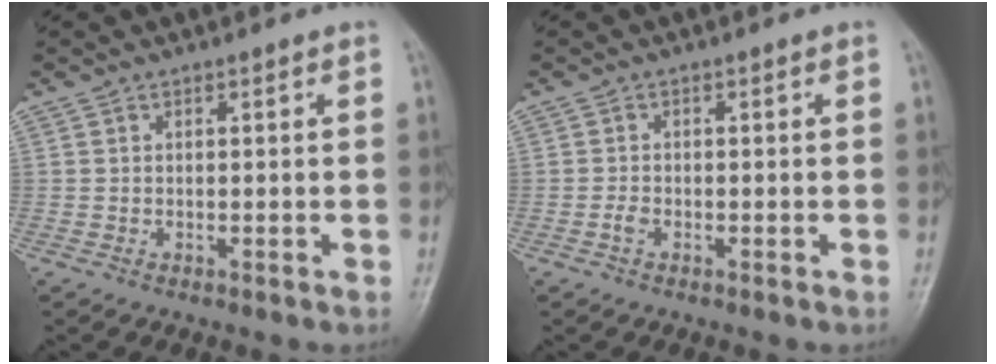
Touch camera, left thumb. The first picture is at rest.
{"total": 1.3, "force": [-0.6, 0.8, 0.8], "torque": [-0.018, 0.000, -0.015]}